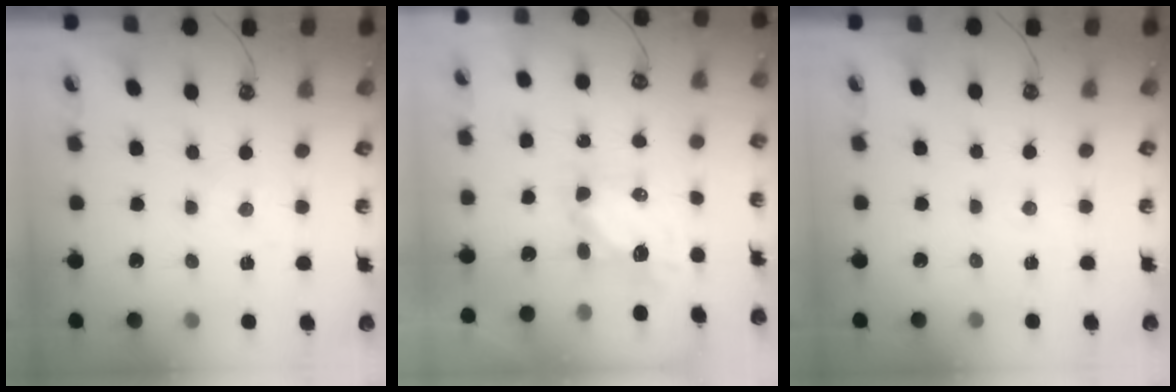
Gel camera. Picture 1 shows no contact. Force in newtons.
{"total": 6.8, "press": 6.8, "slide": 0.6}
{"total": 2.4, "press": 2.4, "slide": 0.5}